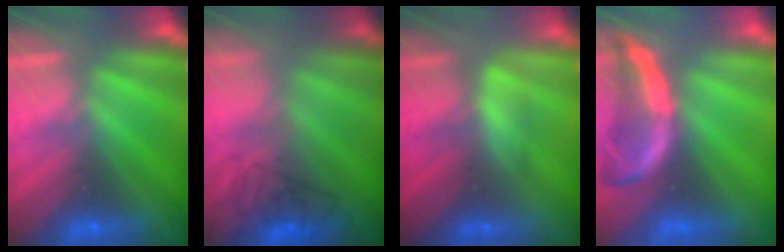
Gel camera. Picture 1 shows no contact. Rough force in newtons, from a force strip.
{"total": 3.6}
{"total": 2.6}
{"total": 1.9}